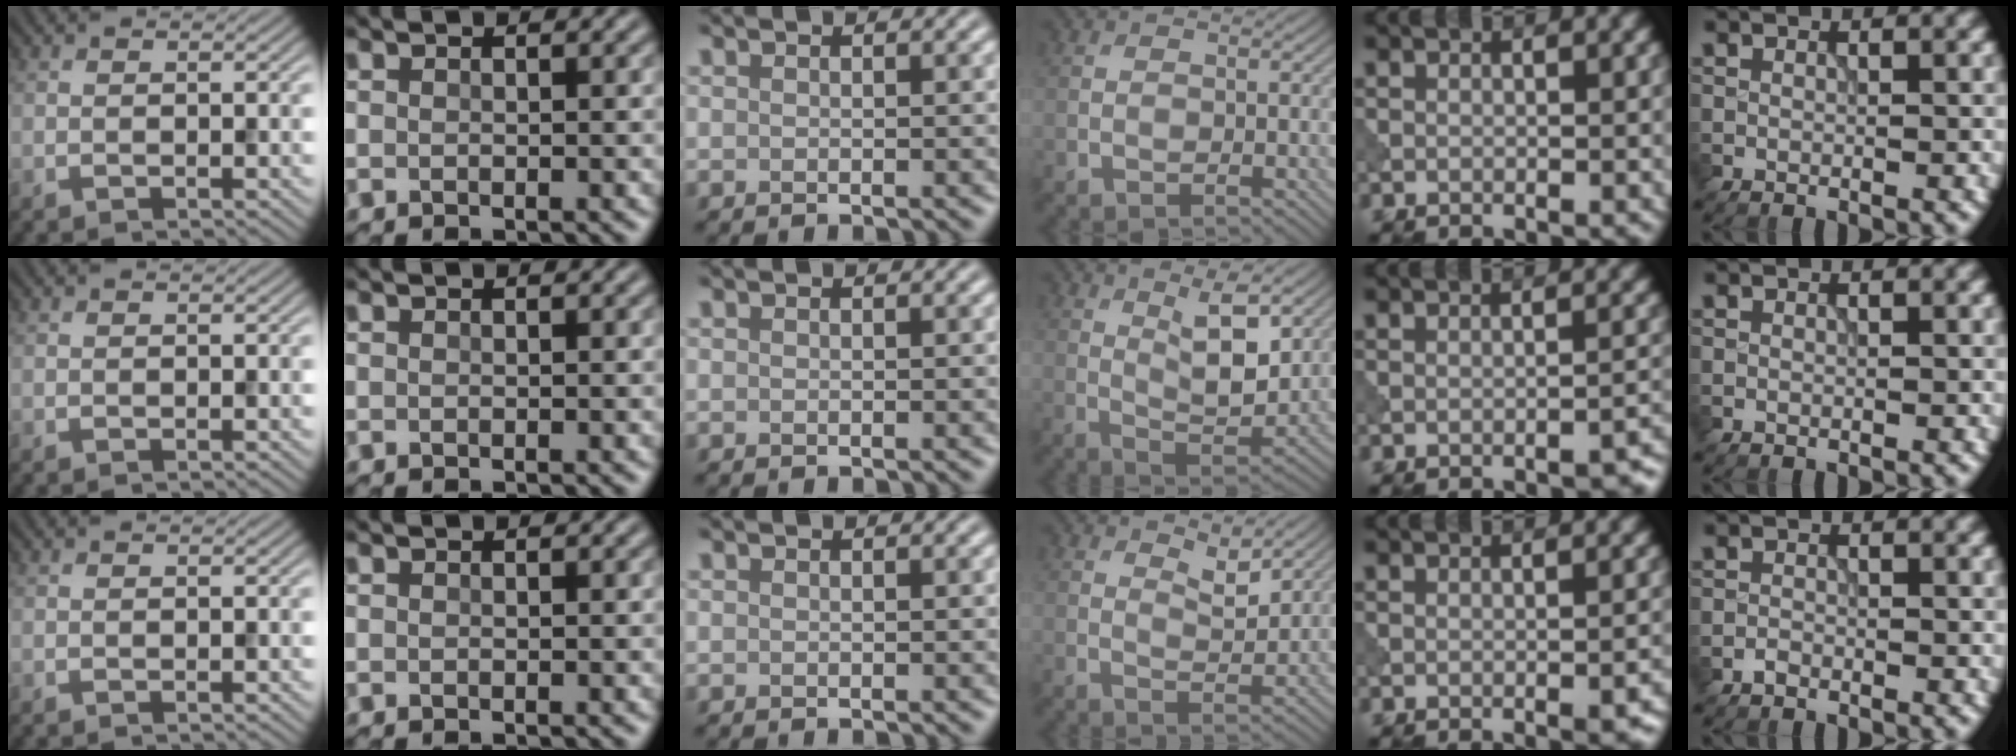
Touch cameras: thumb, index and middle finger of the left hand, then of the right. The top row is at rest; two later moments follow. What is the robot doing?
{"motion": "shake", "object": "bell"}